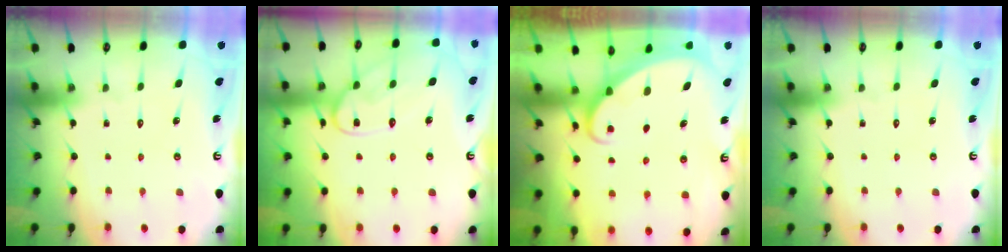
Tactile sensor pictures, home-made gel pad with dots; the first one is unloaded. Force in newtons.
{"total": 12.0, "press": 11.9, "slide": 1.0}
{"total": 1.6, "press": 1.6, "slide": 0.0}
{"total": 0.0}